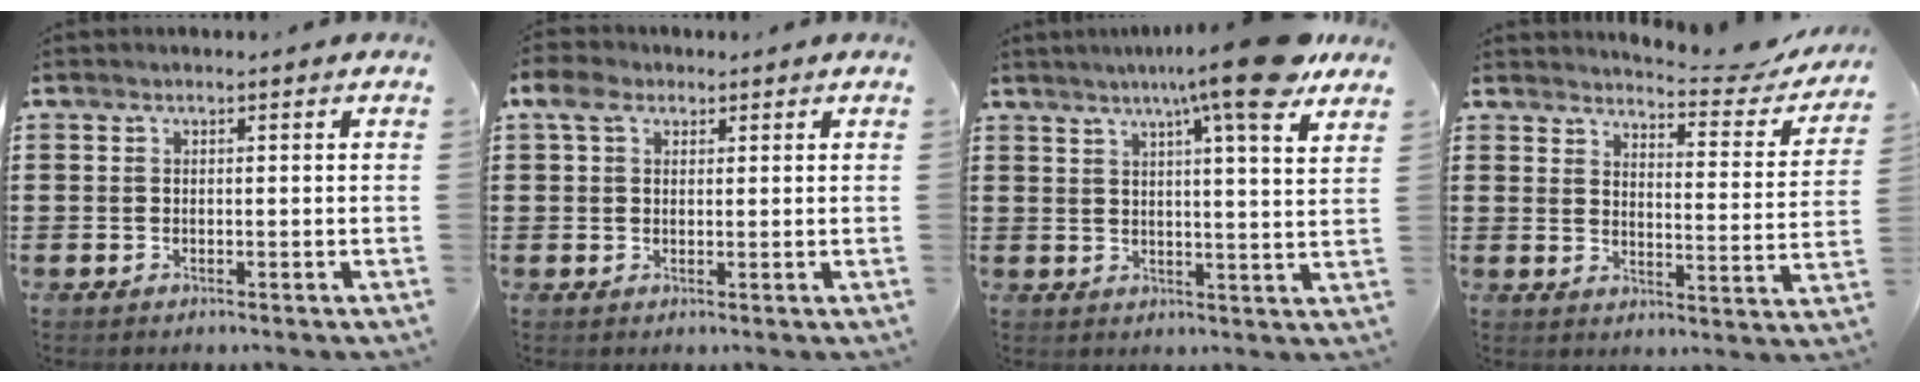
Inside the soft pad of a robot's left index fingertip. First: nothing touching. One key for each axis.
{"total": 4.3, "fx": 2.1, "fy": 2.9, "fz": 2.4, "tx": -0.057, "ty": 0.016, "tz": 0.037}
{"total": 11.7, "fx": 8.4, "fy": 0.2, "fz": 8.2, "tx": -0.140, "ty": -0.028, "tz": 0.134}
{"total": 4.3, "fx": 4.0, "fy": 0.1, "fz": 1.3, "tx": -0.033, "ty": -0.034, "tz": 0.062}